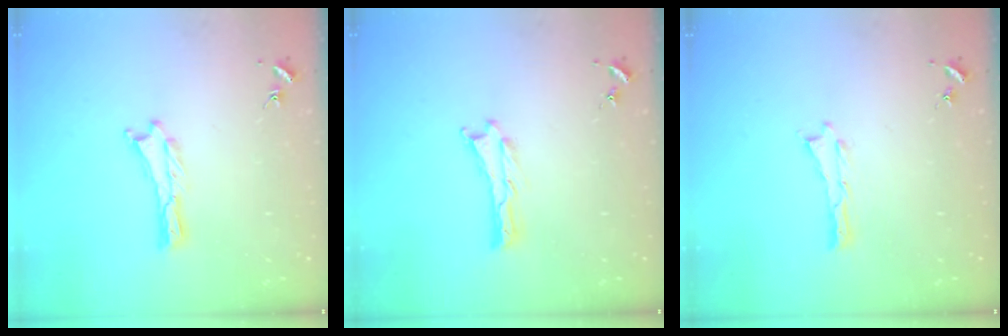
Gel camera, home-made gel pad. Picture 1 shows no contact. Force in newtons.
{"total": 0.0}
{"total": 0.0}